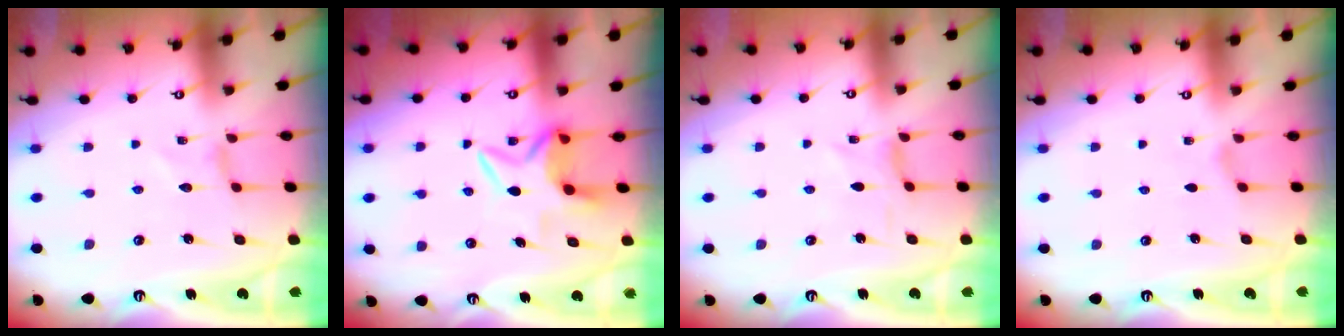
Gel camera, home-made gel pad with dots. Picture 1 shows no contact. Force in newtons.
{"total": 6.8, "press": 6.7, "slide": 1.0}
{"total": 0.0}
{"total": 0.8, "press": 0.7, "slide": 0.3}